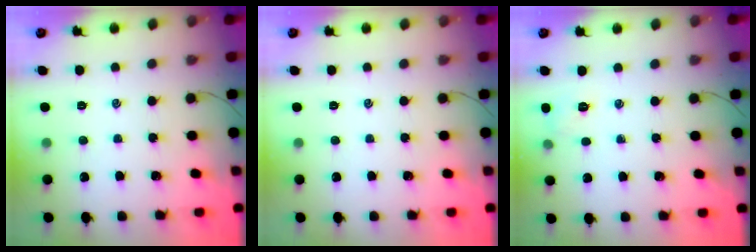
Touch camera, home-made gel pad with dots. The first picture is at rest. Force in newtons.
{"total": 0.0}
{"total": 4.5, "press": 4.2, "slide": 1.5}